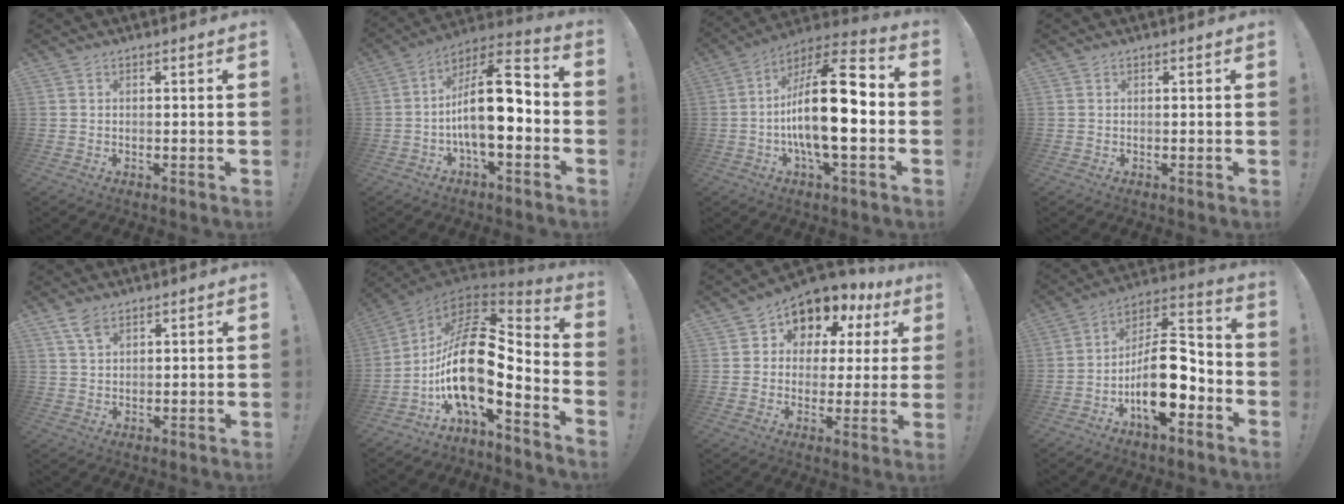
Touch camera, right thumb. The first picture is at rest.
{"total": 17.3, "force": [-2.7, 7.1, 15.5], "torque": [-0.254, 0.015, -0.039]}
{"total": 22.9, "force": [-2.7, 8.0, 21.2], "torque": [-0.368, 0.015, -0.049]}
{"total": 0.0}
{"total": 4.7, "force": [3.2, 2.4, 2.5], "torque": [-0.042, -0.016, 0.059]}
{"total": 22.0, "force": [-1.7, 9.2, 20.0], "torque": [-0.399, 0.002, -0.031]}
{"total": 7.8, "force": [4.3, 6.0, 2.5], "torque": [-0.037, -0.044, 0.078]}
{"total": 18.5, "force": [-6.3, 8.5, 15.1], "torque": [-0.254, 0.038, -0.096]}